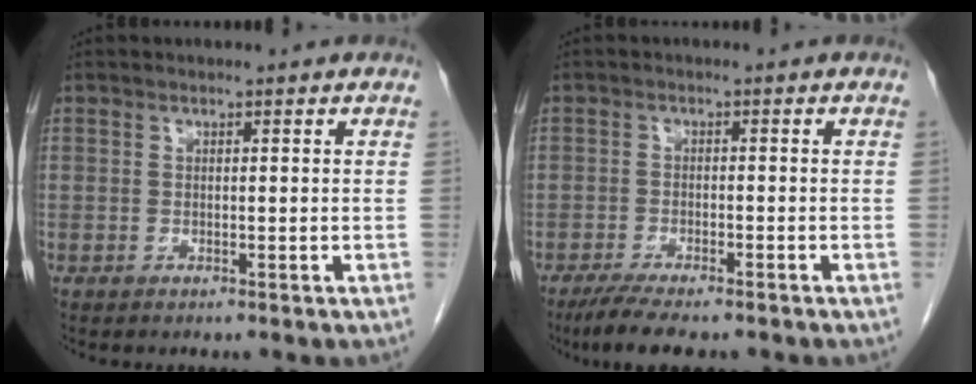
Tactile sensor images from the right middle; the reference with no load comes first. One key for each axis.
{"total": 7.0, "fx": -5.6, "fy": 1.4, "fz": 3.8, "tx": -0.062, "ty": -0.013, "tz": -0.091}